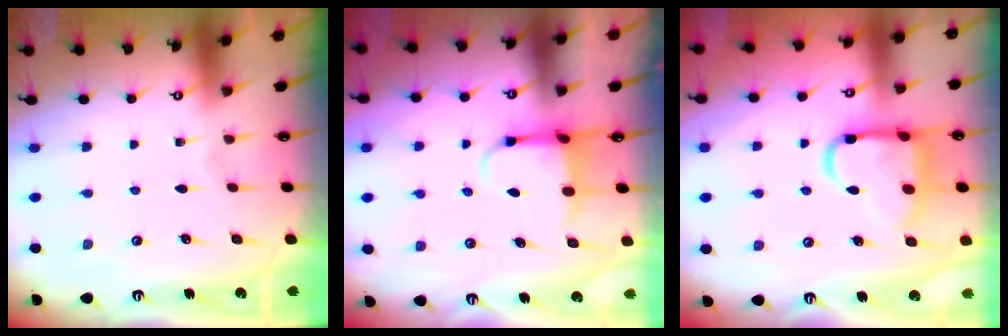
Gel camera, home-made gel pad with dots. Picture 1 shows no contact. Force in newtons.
{"total": 4.0, "press": 3.8, "slide": 1.1}
{"total": 14.4, "press": 14.3, "slide": 1.6}